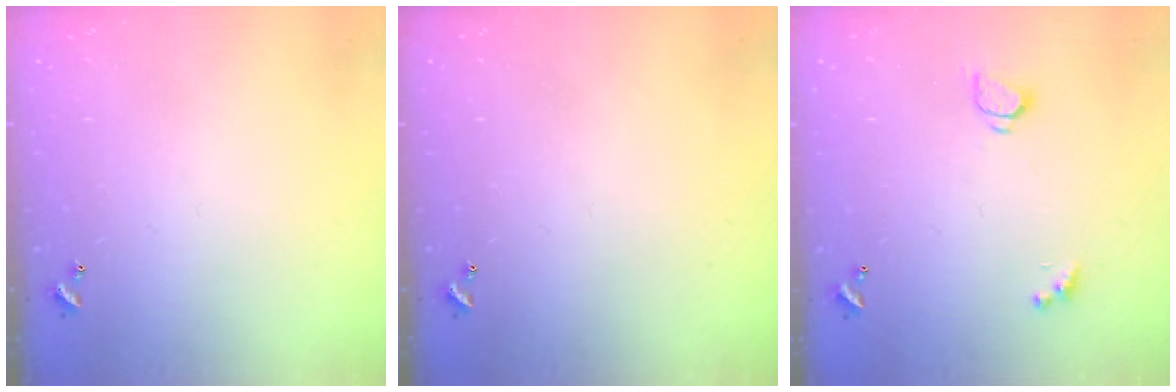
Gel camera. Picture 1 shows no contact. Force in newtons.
{"total": 0.0}
{"total": 1.6, "press": 1.5, "slide": 0.4}